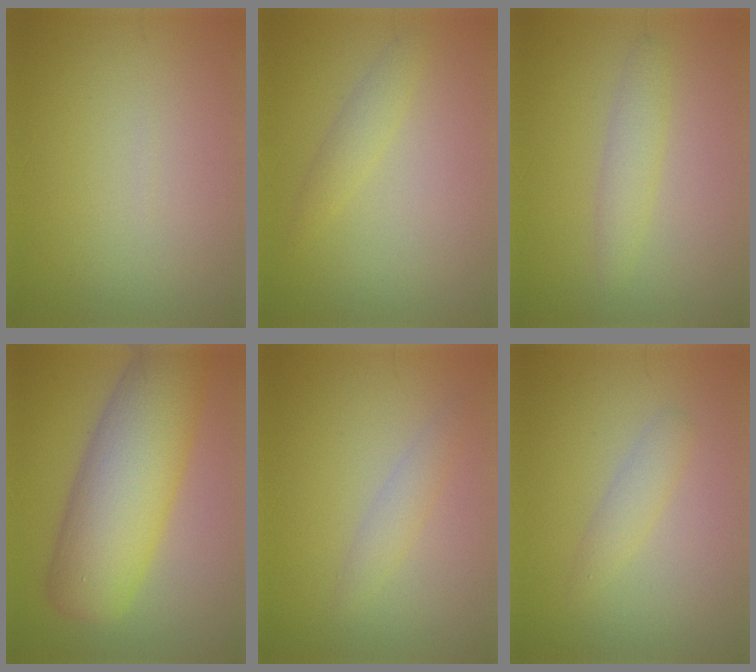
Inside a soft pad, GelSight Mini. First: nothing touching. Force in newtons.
{"total": 1.7, "press": 1.6, "slide": 0.0}
{"total": 2.1, "press": 2.1, "slide": 0.2}
{"total": 10.4, "press": 10.3, "slide": 0.7}
{"total": 1.6, "press": 1.6, "slide": 0.1}
{"total": 1.7, "press": 1.7, "slide": 0.0}